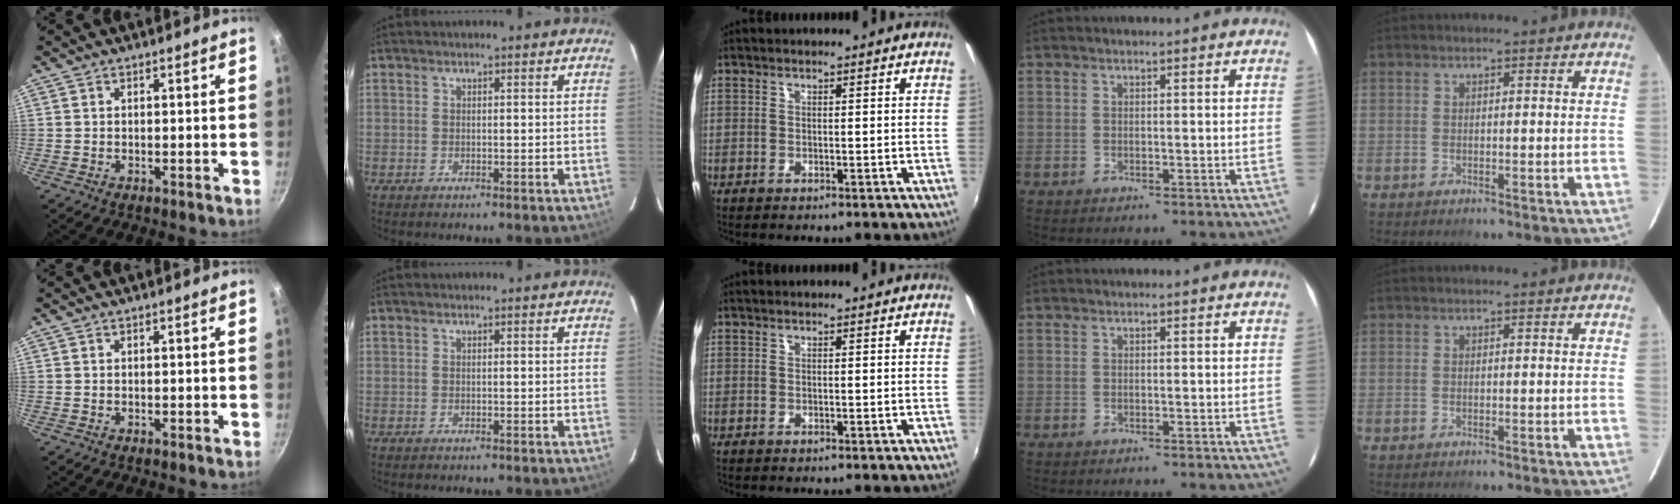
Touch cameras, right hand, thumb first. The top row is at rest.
{}